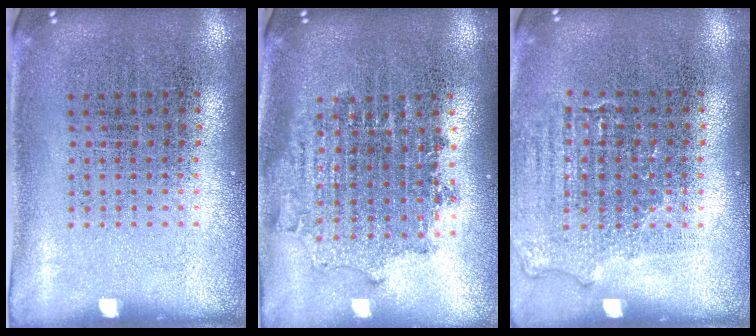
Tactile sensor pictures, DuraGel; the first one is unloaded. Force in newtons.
{"total": 1.7, "press": 1.4, "slide": 1.0}
{"total": 1.2, "press": 1.1, "slide": 0.5}